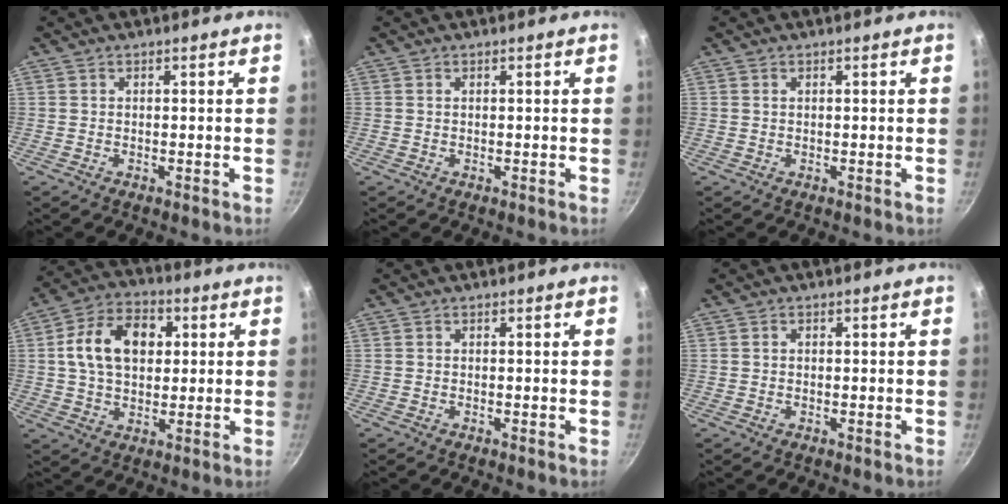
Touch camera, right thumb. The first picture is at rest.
{"total": 0.0}
{"total": 0.5, "force": [0.2, 0.4, 0.3], "torque": [-0.004, 0.002, 0.003]}
{"total": 13.6, "force": [2.7, 9.4, 9.4], "torque": [-0.138, 0.014, 0.034]}
{"total": 0.0}
{"total": 0.6, "force": [0.1, 0.5, 0.3], "torque": [-0.004, 0.004, 0.001]}